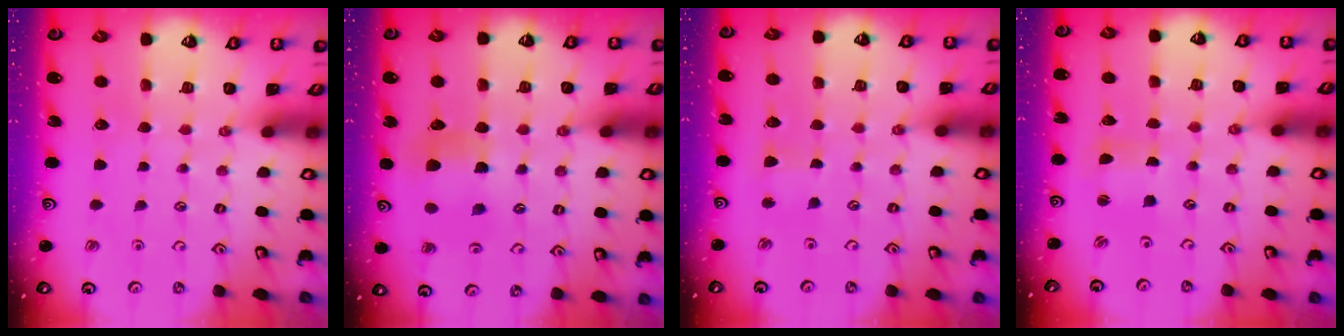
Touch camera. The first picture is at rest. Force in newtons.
{"total": 6.6, "press": 6.6, "slide": 0.4}
{"total": 2.2, "press": 2.2, "slide": 0.2}
{"total": 2.2, "press": 2.2, "slide": 0.3}